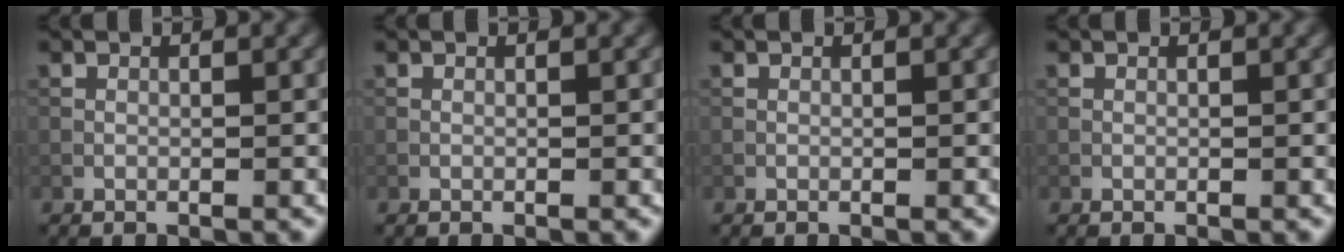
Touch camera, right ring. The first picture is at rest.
{"total": 0.0}
{"total": 0.0}
{"total": 0.0}